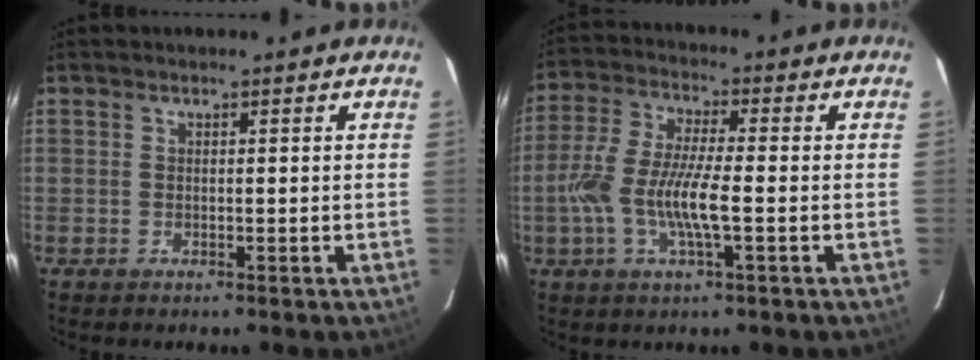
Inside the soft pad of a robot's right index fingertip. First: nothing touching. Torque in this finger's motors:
{"motor_torque": [0.31, -0.06, 0.32, 0.16]}